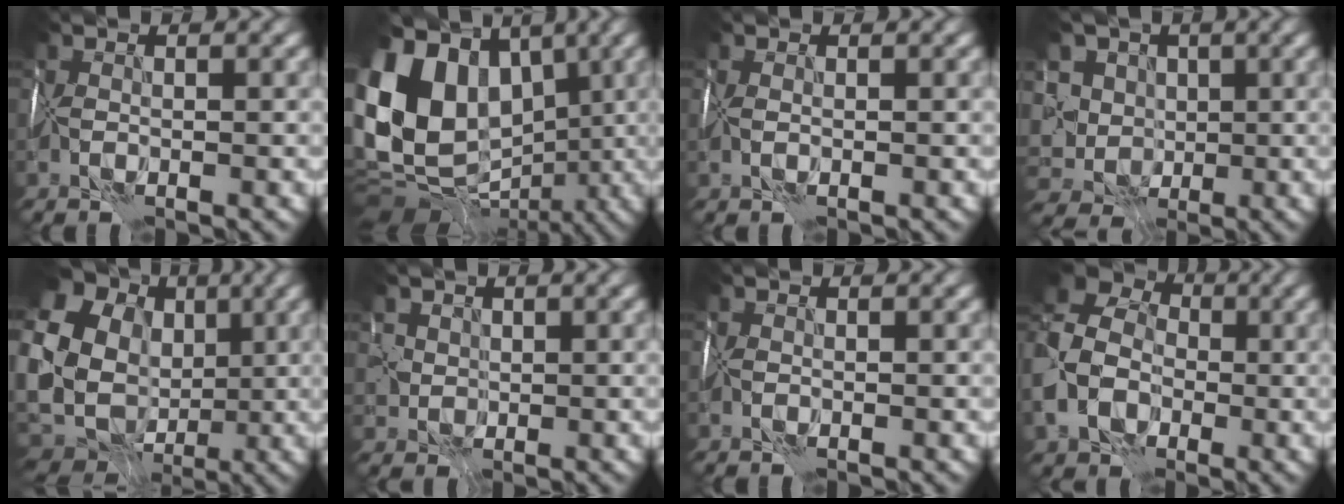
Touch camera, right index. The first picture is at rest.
{"total": 13.0, "force": [2.2, 10.0, 8.0], "torque": [-0.155, 0.010, 0.039]}
{"total": 0.6, "force": [0.3, 0.3, 0.5], "torque": [-0.013, 0.000, 0.007]}
{"total": 8.7, "force": [3.1, 7.0, 4.0], "torque": [-0.072, 0.011, 0.030]}
{"total": 17.9, "force": [2.9, 15.4, 8.7], "torque": [-0.185, -0.002, 0.041]}
{"total": 1.6, "force": [0.6, 1.5, -0.1], "torque": [0.006, 0.003, 0.018]}
{"total": 0.0}
{"total": 8.1, "force": [-1.3, 6.4, 4.8], "torque": [-0.108, -0.006, -0.023]}